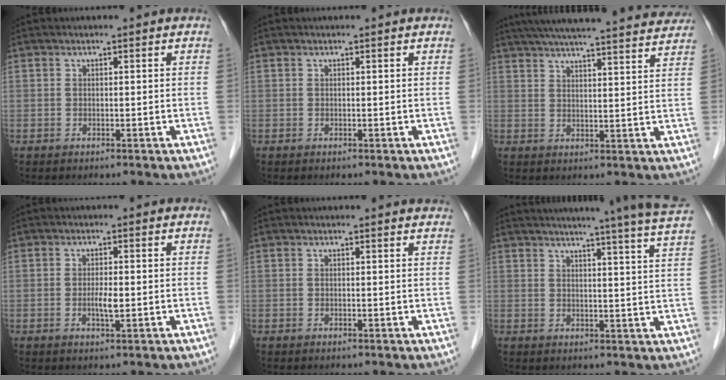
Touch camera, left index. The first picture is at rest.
{"total": 0.0}
{"total": 27.4, "force": [25.0, 2.3, 10.9], "torque": [-0.180, -0.010, 0.316]}
{"total": 2.2, "force": [-0.5, 0.5, 2.1], "torque": [-0.041, -0.004, -0.009]}
{"total": 2.3, "force": [2.2, 0.5, 0.5], "torque": [-0.009, 0.001, 0.011]}
{"total": 17.6, "force": [15.5, -1.8, 8.1], "torque": [-0.120, -0.050, 0.174]}